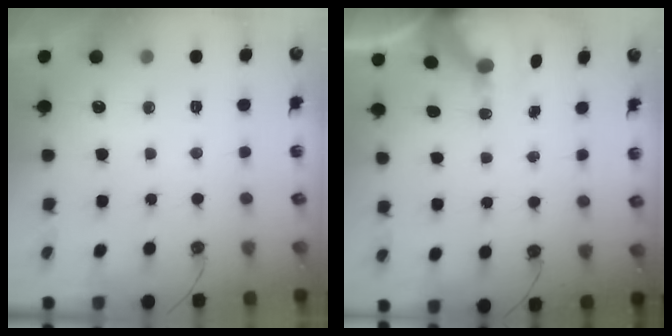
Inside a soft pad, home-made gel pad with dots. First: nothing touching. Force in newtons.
{"total": 5.8, "press": 5.8, "slide": 0.4}